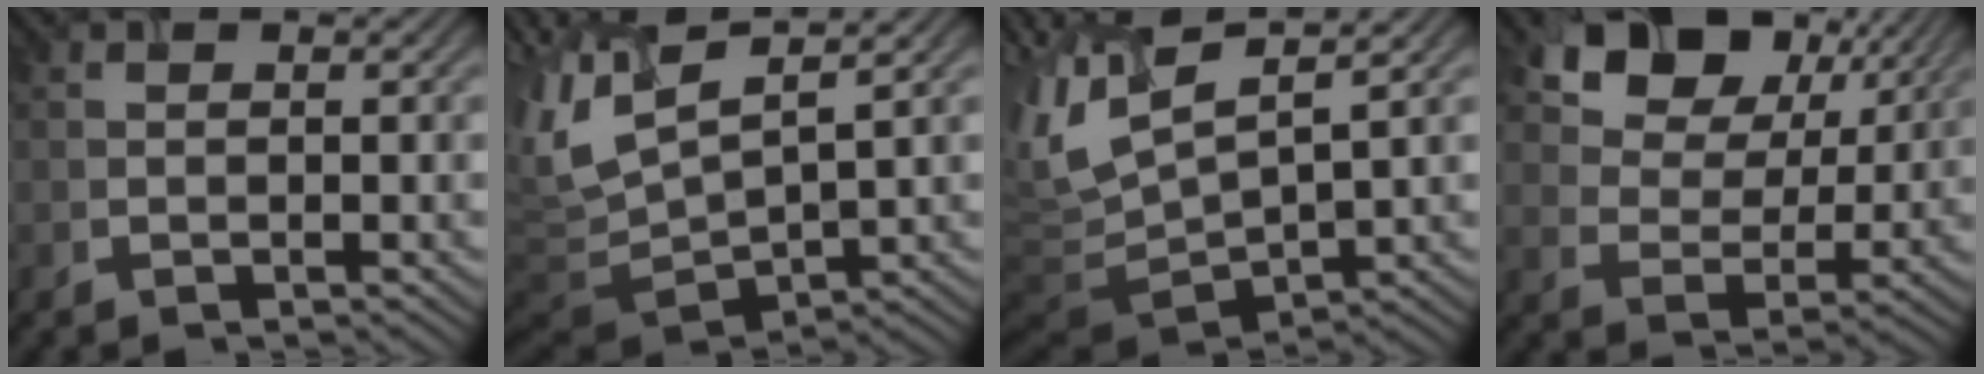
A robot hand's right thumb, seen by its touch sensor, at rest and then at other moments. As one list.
[{"total": 9.6, "force": [4.2, 3.2, 8.0], "torque": [-0.204, 0.016, 0.084]}, {"total": 10.7, "force": [3.9, 3.8, 9.1], "torque": [-0.233, 0.020, 0.082]}, {"total": 12.6, "force": [7.9, 7.7, 6.2], "torque": [-0.126, 0.017, 0.128]}]